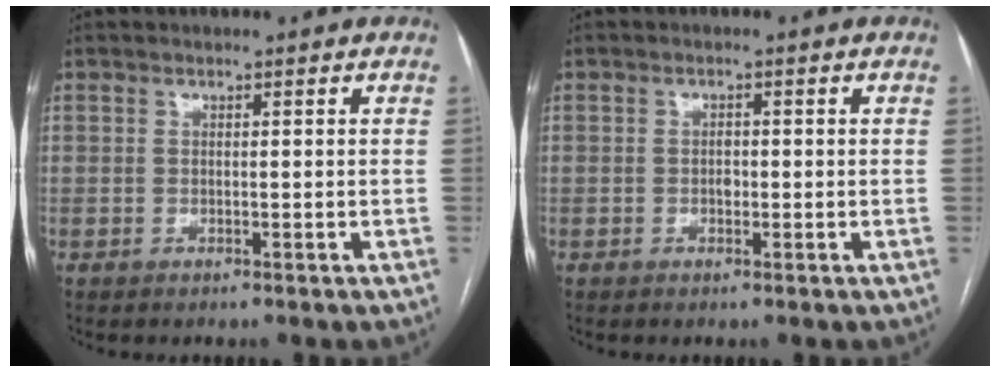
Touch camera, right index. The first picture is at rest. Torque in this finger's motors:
{"motor_torque": [0.19, -0.01, 0.00, 0.02]}